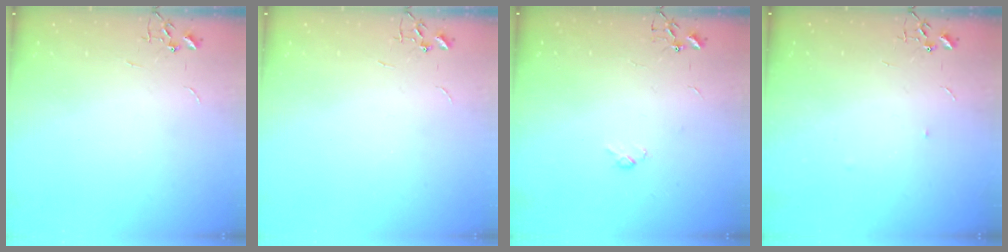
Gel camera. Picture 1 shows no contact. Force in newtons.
{"total": 0.0}
{"total": 3.8, "press": 3.6, "slide": 0.9}
{"total": 3.6, "press": 3.5, "slide": 0.6}